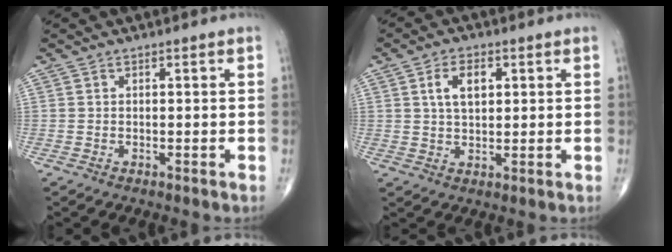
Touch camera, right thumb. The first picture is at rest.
{"total": 5.7, "force": [1.7, 3.2, 4.3], "torque": [-0.065, -0.003, 0.029]}